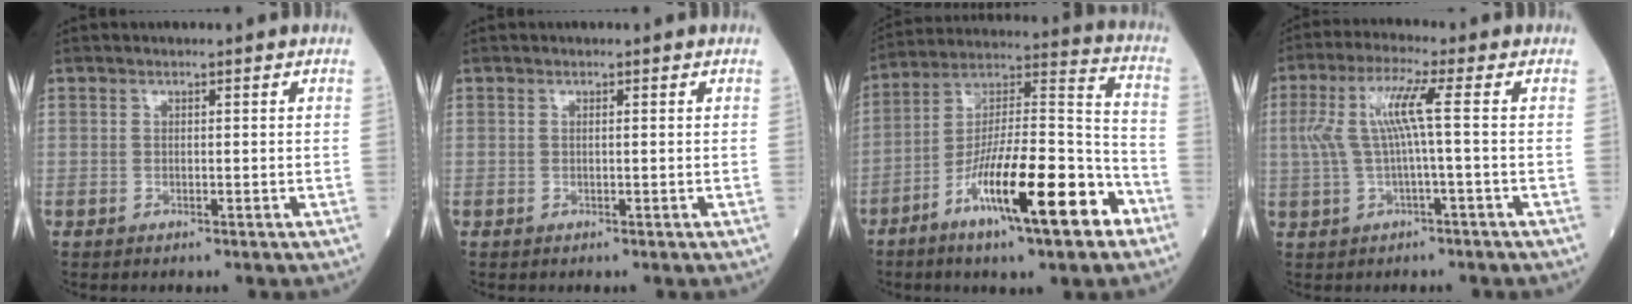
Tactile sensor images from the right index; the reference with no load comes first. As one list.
[{"total": 0.0}, {"total": 19.6, "force": [-9.7, 3.1, 16.8], "torque": [-0.287, -0.006, -0.157]}, {"total": 6.7, "force": [0.6, -0.2, 6.7], "torque": [-0.147, 0.023, 0.014]}]